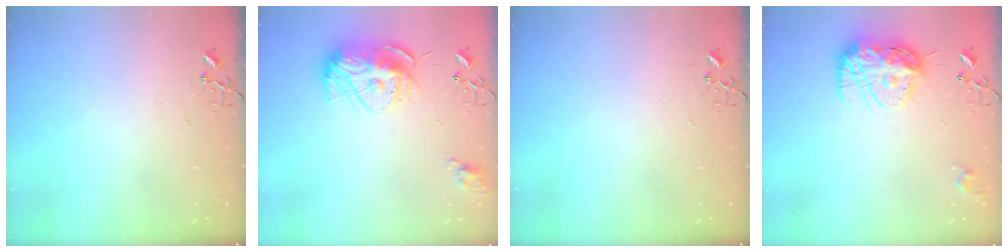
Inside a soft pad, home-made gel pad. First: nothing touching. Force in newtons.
{"total": 13.5, "press": 13.4, "slide": 1.1}
{"total": 0.0}
{"total": 14.9, "press": 14.8, "slide": 1.2}